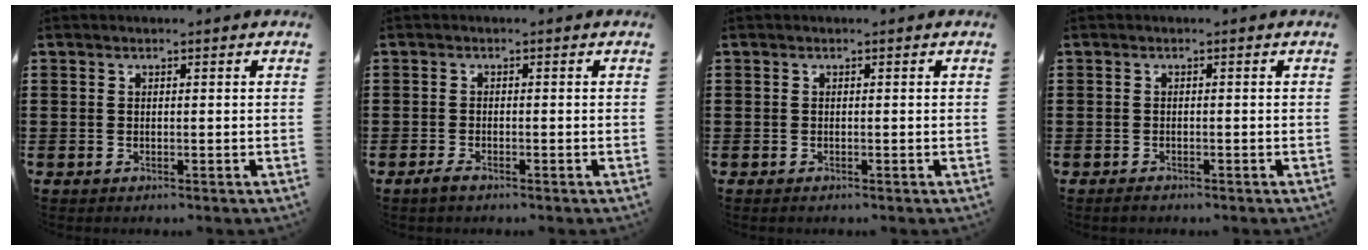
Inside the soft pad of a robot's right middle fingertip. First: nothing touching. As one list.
[{"total": 1.3, "force": [-0.9, 0.3, 0.8], "torque": [-0.023, -0.004, -0.020]}, {"total": 0.0}, {"total": 0.8, "force": [-0.7, 0.3, 0.3], "torque": [-0.009, -0.005, -0.012]}]